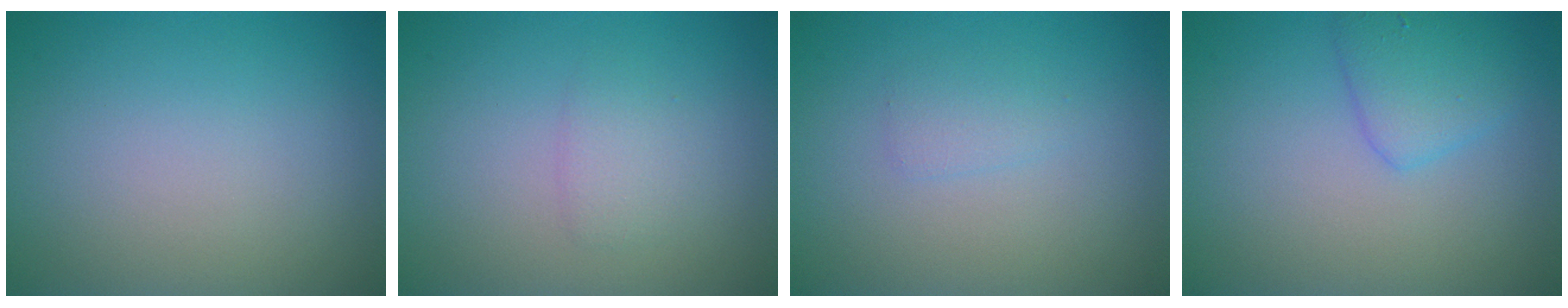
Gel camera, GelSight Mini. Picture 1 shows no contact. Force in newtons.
{"total": 1.4, "press": 1.4, "slide": 0.0}
{"total": 1.1, "press": 1.1, "slide": 0.0}
{"total": 2.6, "press": 2.6, "slide": 0.2}